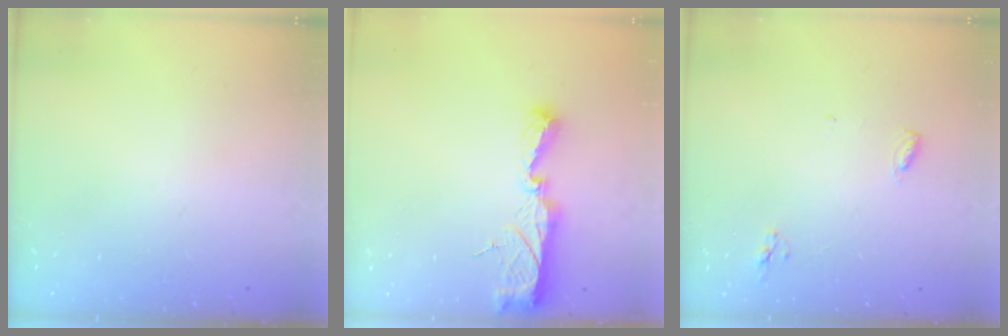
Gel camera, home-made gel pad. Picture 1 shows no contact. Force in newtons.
{"total": 9.8, "press": 9.7, "slide": 0.9}
{"total": 4.6, "press": 4.4, "slide": 1.1}